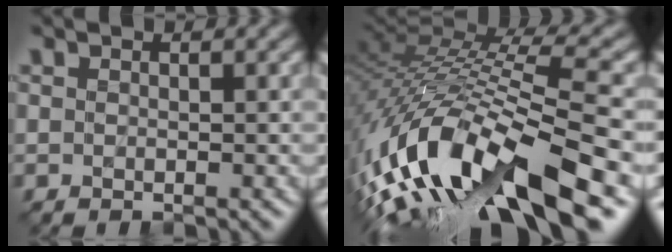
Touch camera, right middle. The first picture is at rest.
{"total": 15.6, "force": [-6.8, 5.1, 13.1], "torque": [-0.264, 0.014, -0.122]}